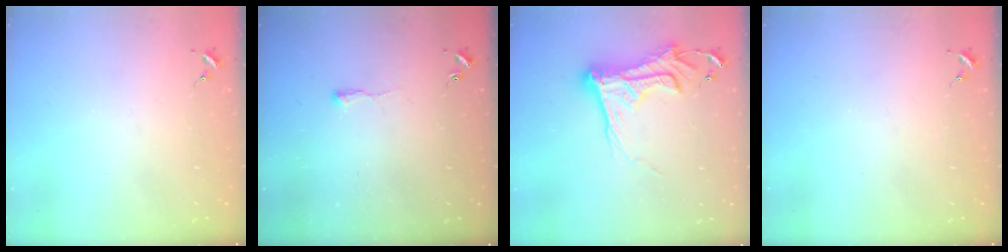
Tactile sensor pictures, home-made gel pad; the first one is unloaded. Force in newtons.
{"total": 3.0, "press": 3.0, "slide": 0.5}
{"total": 17.0, "press": 17.0, "slide": 1.2}
{"total": 0.0}